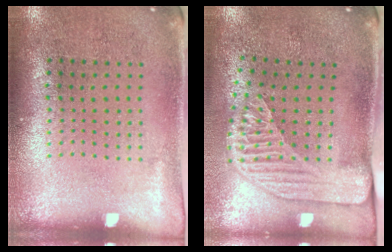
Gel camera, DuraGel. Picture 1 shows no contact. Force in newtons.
{"total": 2.3, "press": 1.8, "slide": 1.5}